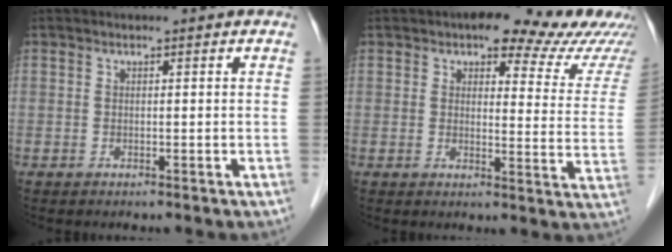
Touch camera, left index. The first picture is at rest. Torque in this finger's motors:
{"motor_torque": [1.09, -1.05, 0.39, 0.02]}